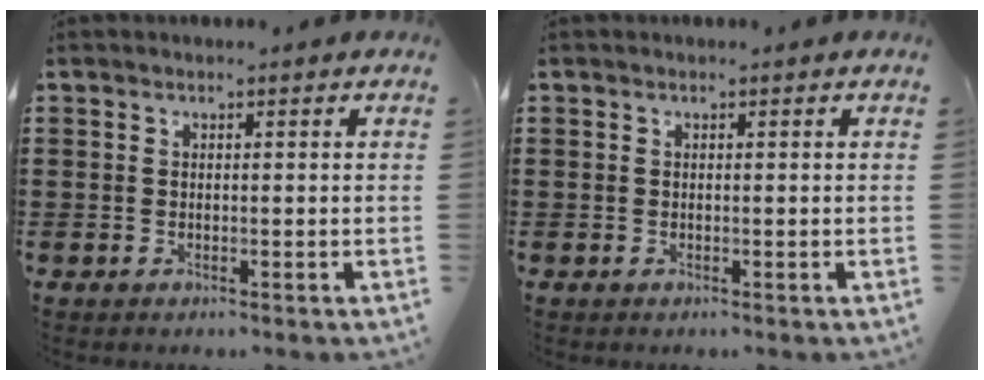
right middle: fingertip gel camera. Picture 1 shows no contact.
{"total": 0.0}